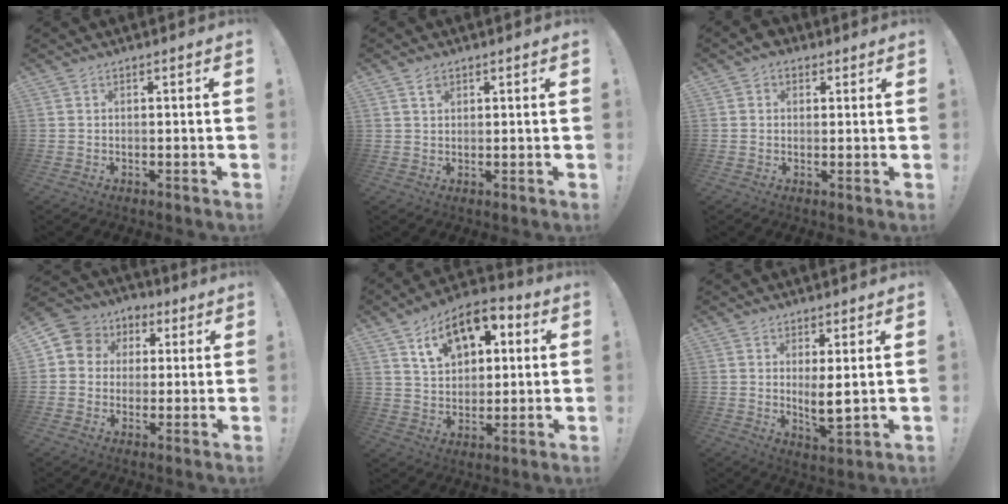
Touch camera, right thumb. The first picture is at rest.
{"total": 2.3, "force": [1.5, 1.4, 1.1], "torque": [-0.001, -0.008, 0.023]}
{"total": 3.4, "force": [0.8, 3.0, 1.4], "torque": [-0.020, 0.002, 0.015]}
{"total": 7.6, "force": [1.3, 7.3, 2.0], "torque": [-0.027, 0.002, 0.029]}
{"total": 14.5, "force": [7.2, 9.3, 8.5], "torque": [-0.132, -0.031, 0.132]}
{"total": 6.2, "force": [1.7, 1.3, 5.8], "torque": [-0.082, -0.029, 0.028]}